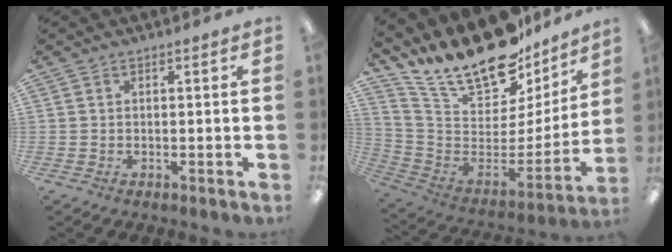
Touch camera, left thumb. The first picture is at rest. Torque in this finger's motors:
{"motor_torque": [0.61, 0.45, 1.43, -1.34, 0.26]}